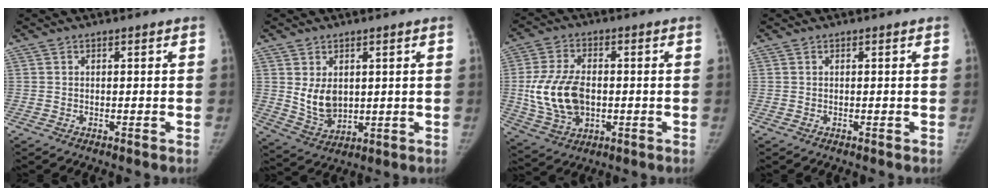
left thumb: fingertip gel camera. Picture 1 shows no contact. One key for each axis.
{"total": 7.9, "fx": 1.5, "fy": 5.5, "fz": 5.4, "tx": -0.075, "ty": -0.023, "tz": 0.046}
{"total": 13.2, "fx": -0.6, "fy": 8.4, "fz": 10.1, "tx": -0.193, "ty": 0.001, "tz": -0.003}
{"total": 0.0}